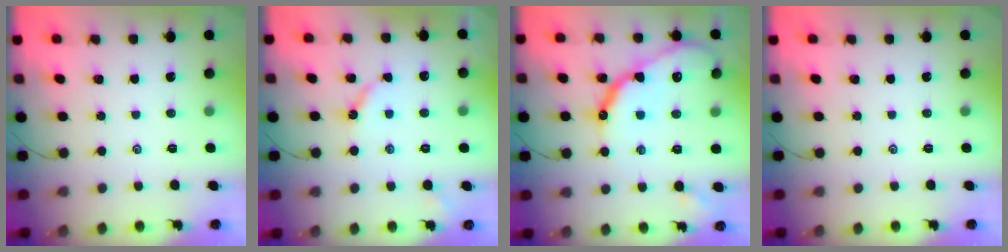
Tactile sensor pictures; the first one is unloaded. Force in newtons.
{"total": 5.6, "press": 5.6, "slide": 0.5}
{"total": 16.0, "press": 15.9, "slide": 0.8}
{"total": 0.0}